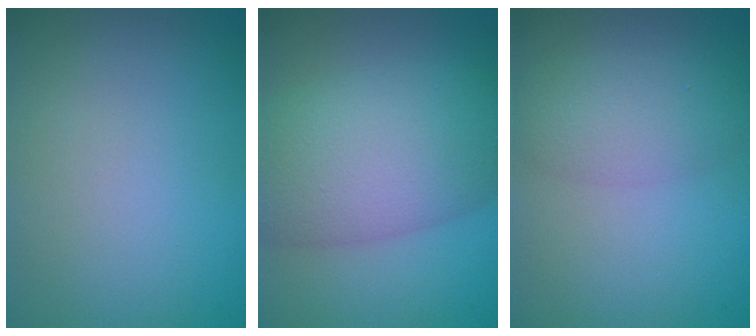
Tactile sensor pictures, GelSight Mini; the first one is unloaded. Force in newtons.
{"total": 8.6, "press": 8.6, "slide": 0.3}
{"total": 3.1, "press": 3.1, "slide": 0.1}